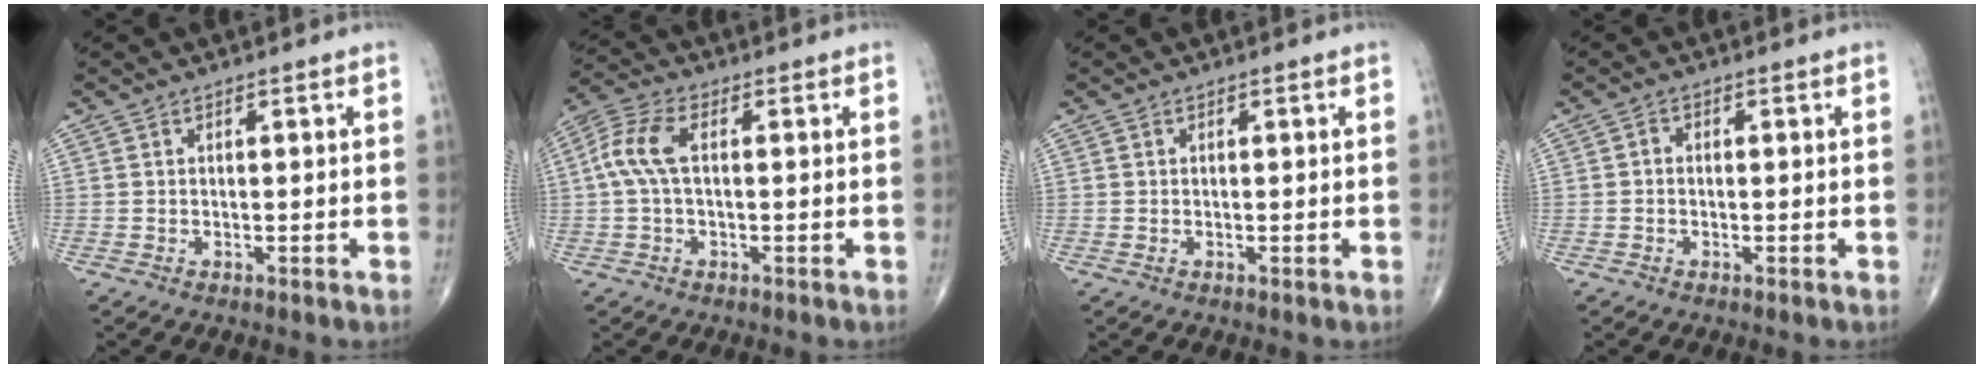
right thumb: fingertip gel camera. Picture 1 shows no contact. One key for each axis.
{"total": 7.2, "fx": 0.5, "fy": 3.7, "fz": 6.2, "tx": -0.150, "ty": 0.024, "tz": 0.006}
{"total": 0.0}
{"total": 1.3, "fx": -0.1, "fy": 1.0, "fz": 0.8, "tx": -0.005, "ty": 0.004, "tz": -0.006}